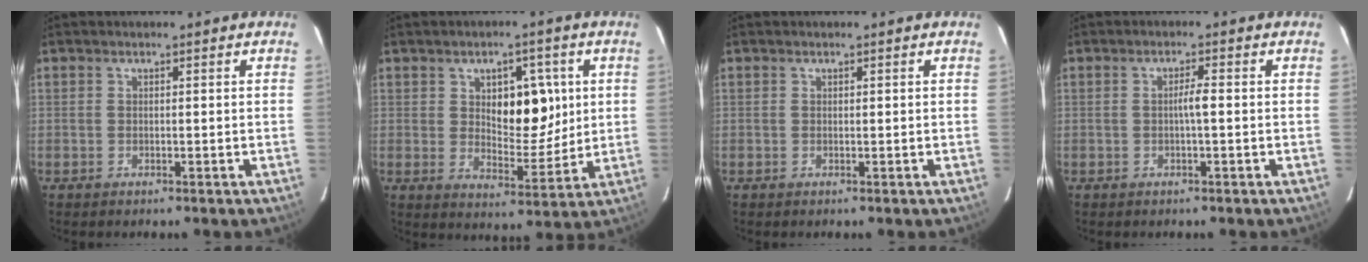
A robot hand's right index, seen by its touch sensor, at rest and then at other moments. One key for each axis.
{"total": 9.0, "fx": 2.4, "fy": 4.4, "fz": 7.4, "tx": -0.103, "ty": 0.006, "tz": 0.046}
{"total": 0.0}
{"total": 1.9, "fx": -0.2, "fy": 0.0, "fz": 1.9, "tx": -0.033, "ty": 0.002, "tz": -0.003}